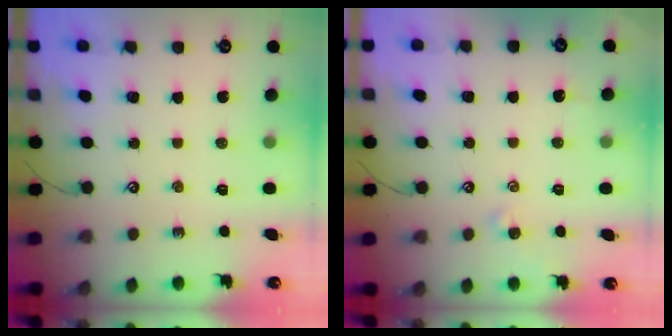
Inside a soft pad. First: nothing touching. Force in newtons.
{"total": 0.0}